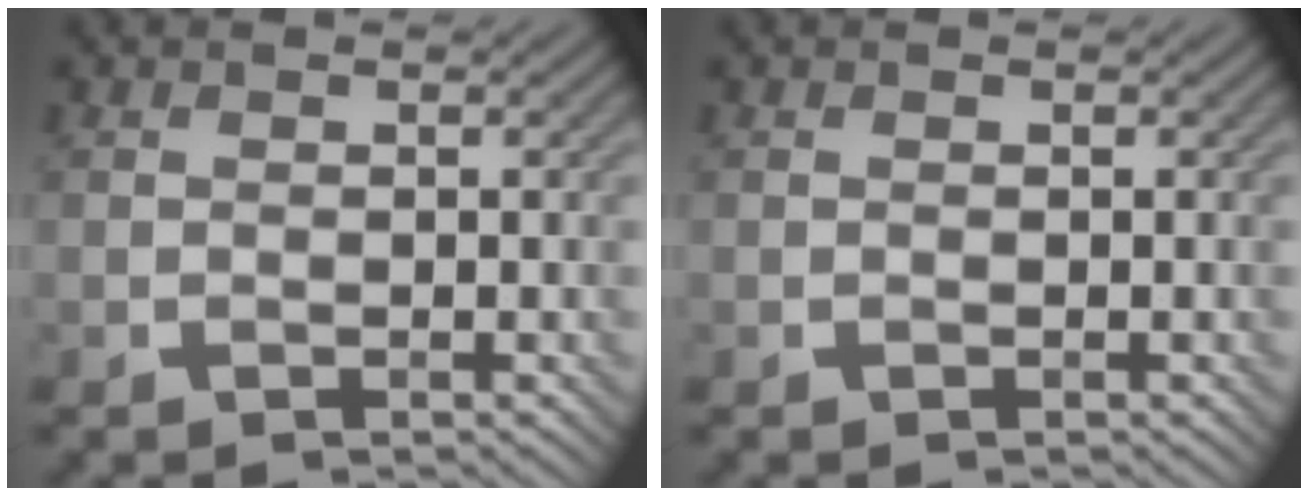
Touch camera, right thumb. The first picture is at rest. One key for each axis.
{"total": 0.0}